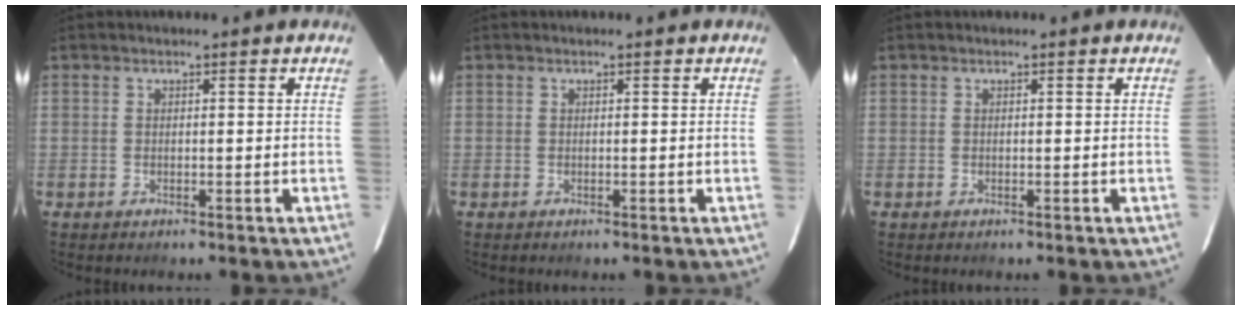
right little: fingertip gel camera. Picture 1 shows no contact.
{"total": 0.0}
{"total": 0.0}